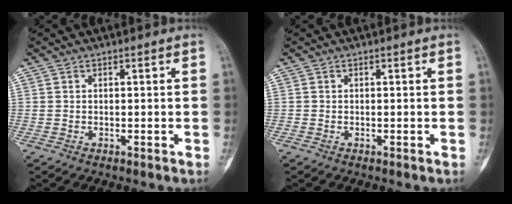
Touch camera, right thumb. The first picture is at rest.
{"total": 0.0}